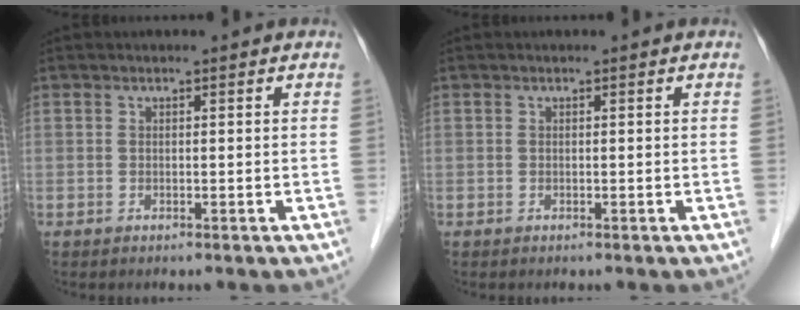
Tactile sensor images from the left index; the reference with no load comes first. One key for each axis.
{"total": 0.0}